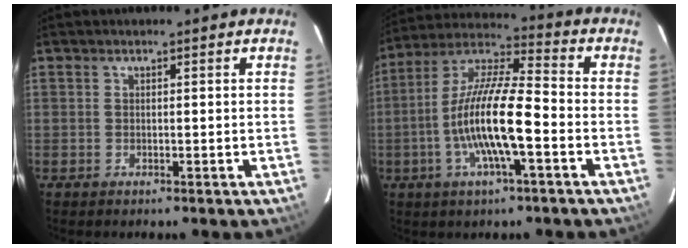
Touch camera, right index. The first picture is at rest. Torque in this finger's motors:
{"motor_torque": [0.67, -0.33, 1.05, 0.21]}